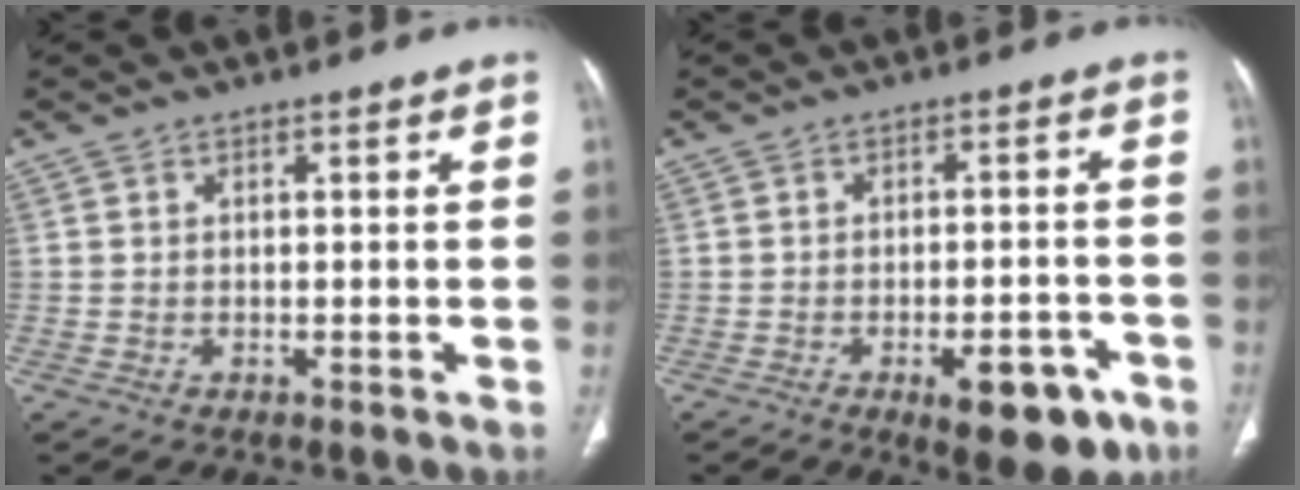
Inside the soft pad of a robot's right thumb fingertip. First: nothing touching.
{"total": 10.1, "force": [-5.1, 4.2, 7.6], "torque": [-0.082, 0.021, -0.060]}